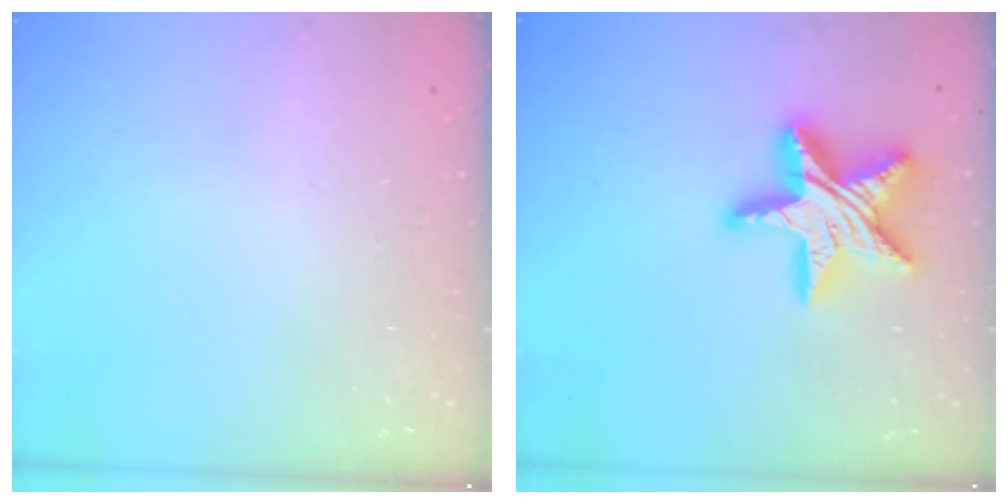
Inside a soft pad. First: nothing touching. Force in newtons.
{"total": 18.5, "press": 18.4, "slide": 1.6}